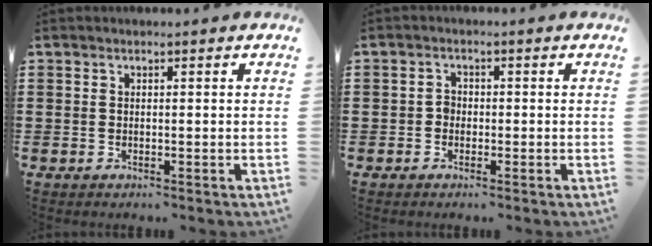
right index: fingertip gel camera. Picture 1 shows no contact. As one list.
[{"total": 1.4, "force": [-0.5, 1.2, 0.7], "torque": [-0.016, 0.002, -0.011]}]